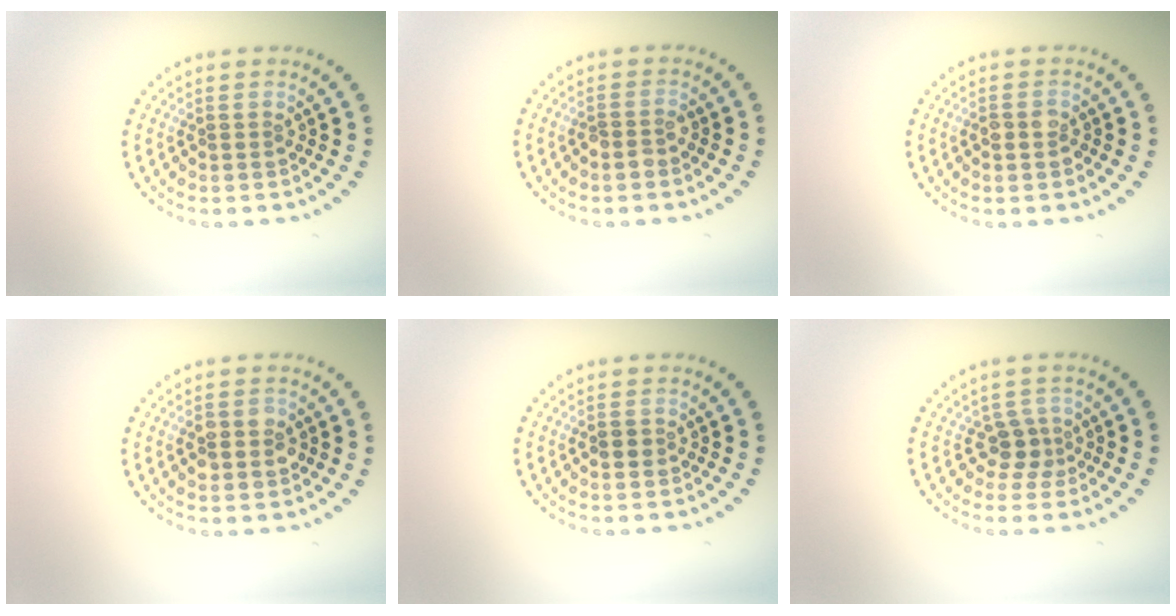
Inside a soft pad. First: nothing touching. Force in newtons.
{"total": 1.1, "press": 1.1, "slide": 0.4}
{"total": 1.6, "press": 1.6, "slide": 0.5}
{"total": 2.9, "press": 2.9, "slide": 0.3}
{"total": 1.3, "press": 1.3, "slide": 0.1}
{"total": 2.0, "press": 1.5, "slide": 1.3}